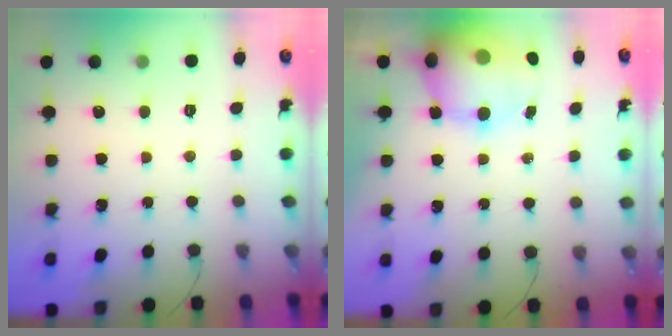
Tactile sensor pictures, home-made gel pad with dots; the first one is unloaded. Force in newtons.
{"total": 18.9, "press": 18.4, "slide": 4.5}